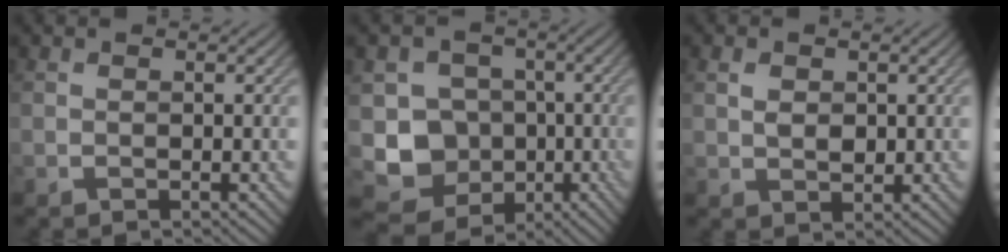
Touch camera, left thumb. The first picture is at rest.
{"total": 8.3, "force": [-1.9, 7.4, 3.3], "torque": [-0.074, -0.019, -0.051]}
{"total": 2.2, "force": [0.6, 1.5, 1.5], "torque": [-0.031, -0.001, 0.013]}